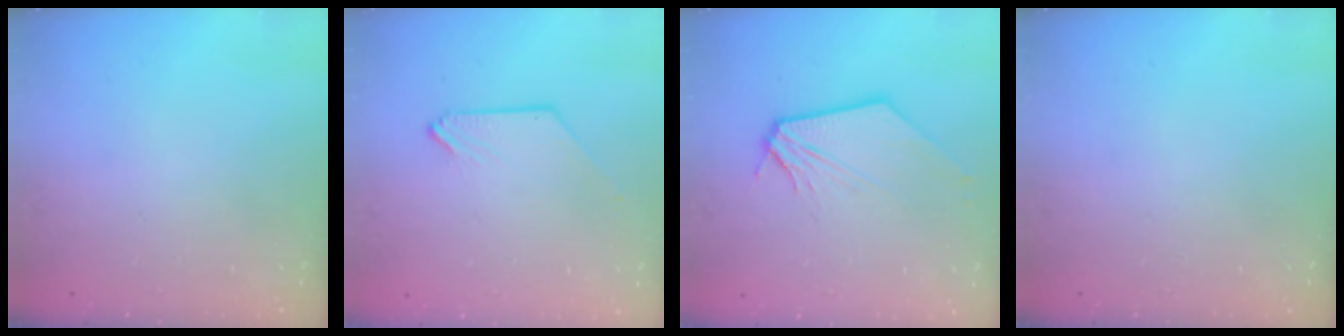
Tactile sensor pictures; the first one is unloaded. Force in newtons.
{"total": 0.0}
{"total": 2.5, "press": 2.5, "slide": 0.3}
{"total": 0.0}